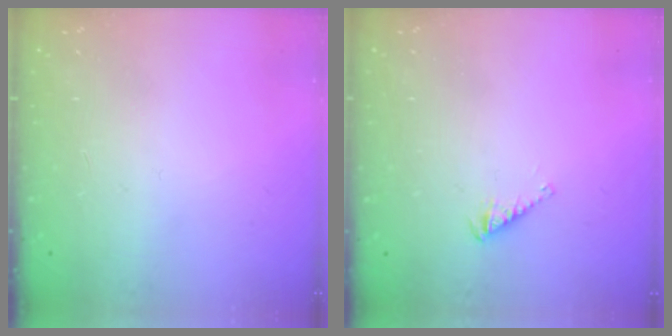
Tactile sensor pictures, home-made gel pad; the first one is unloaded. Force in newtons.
{"total": 2.9, "press": 2.9, "slide": 0.3}